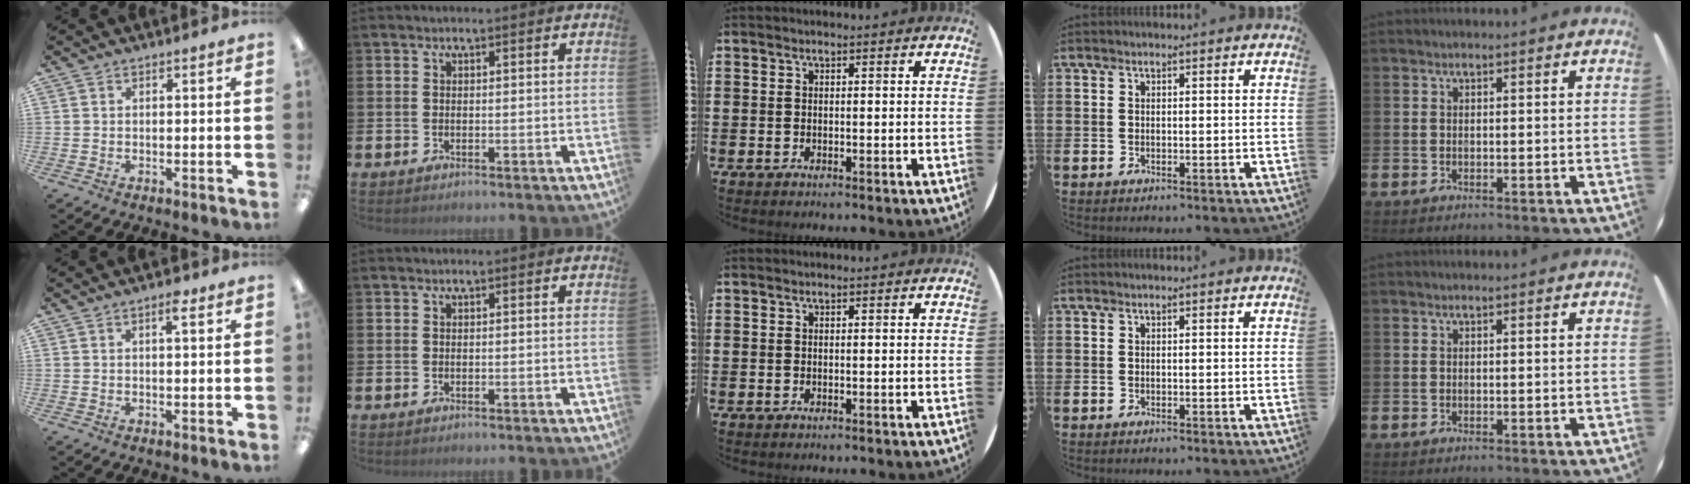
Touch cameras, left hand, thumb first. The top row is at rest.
{"thumb": {"total": 2.9, "force": [1.6, 0.8, 2.3], "torque": [-0.034, -0.001, 0.023]}}